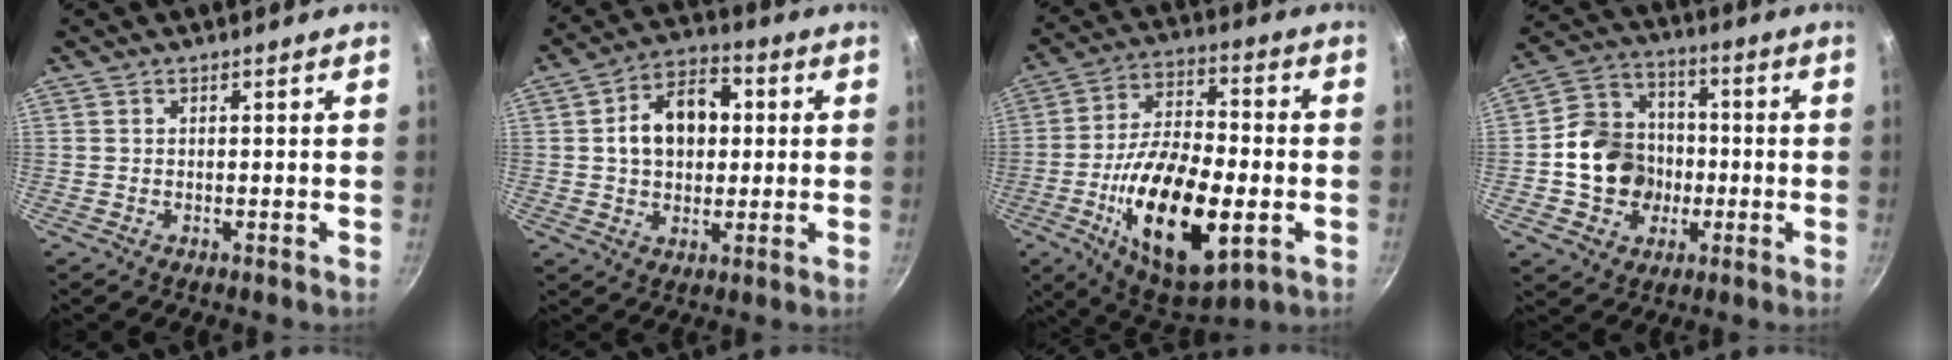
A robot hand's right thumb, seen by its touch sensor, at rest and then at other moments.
{"total": 12.5, "force": [1.7, 8.8, 8.6], "torque": [-0.108, 0.018, 0.016]}
{"total": 23.6, "force": [-6.2, 10.8, 20.0], "torque": [-0.330, 0.019, -0.099]}
{"total": 13.8, "force": [-1.8, 12.0, 6.6], "torque": [-0.087, 0.036, -0.039]}